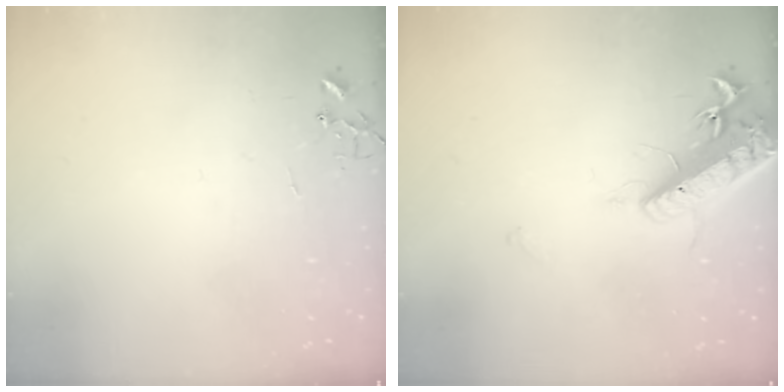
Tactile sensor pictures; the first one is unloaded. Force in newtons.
{"total": 16.3, "press": 15.9, "slide": 3.8}